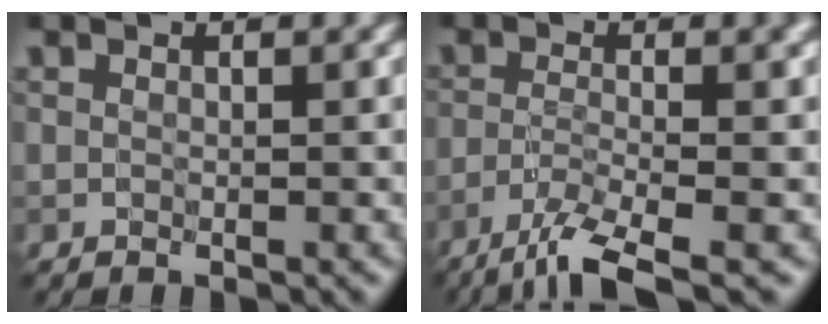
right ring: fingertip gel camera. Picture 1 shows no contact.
{"total": 7.6, "force": [-4.3, 1.8, 6.0], "torque": [-0.089, -0.004, -0.091]}